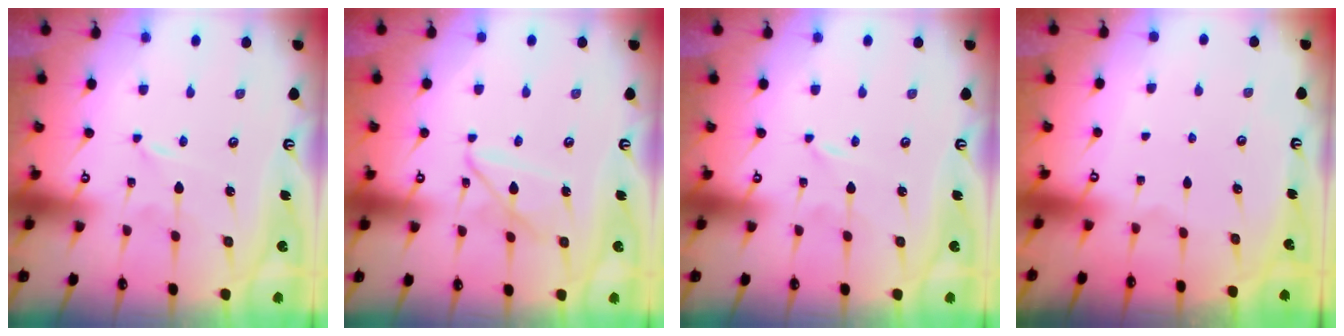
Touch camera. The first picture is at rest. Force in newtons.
{"total": 8.1, "press": 8.1, "slide": 0.5}
{"total": 0.0}
{"total": 0.0}